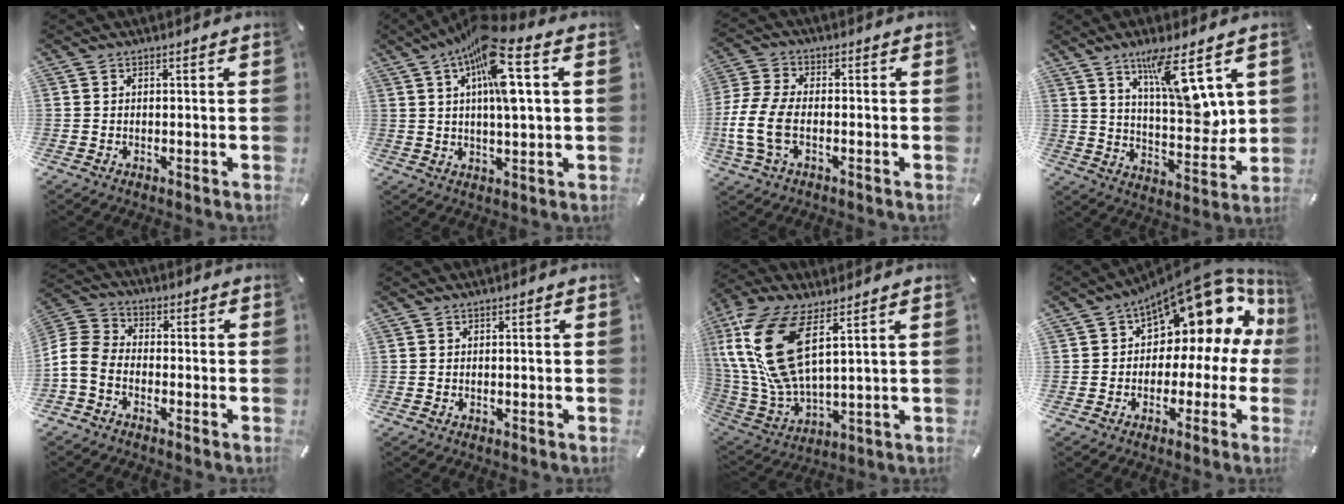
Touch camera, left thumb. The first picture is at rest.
{"total": 13.6, "force": [5.4, 3.4, 12.0], "torque": [-0.214, -0.018, 0.086]}
{"total": 9.3, "force": [-2.5, 5.3, 7.3], "torque": [-0.162, -0.003, -0.041]}
{"total": 13.5, "force": [7.7, 3.9, 10.4], "torque": [-0.165, -0.048, 0.130]}
{"total": 7.5, "force": [-3.5, 5.1, 4.2], "torque": [-0.098, 0.015, -0.065]}
{"total": 0.0}
{"total": 18.3, "force": [7.5, 7.7, 14.8], "torque": [-0.351, -0.033, 0.127]}
{"total": 13.7, "force": [8.1, 8.0, 7.8], "torque": [-0.099, -0.084, 0.132]}